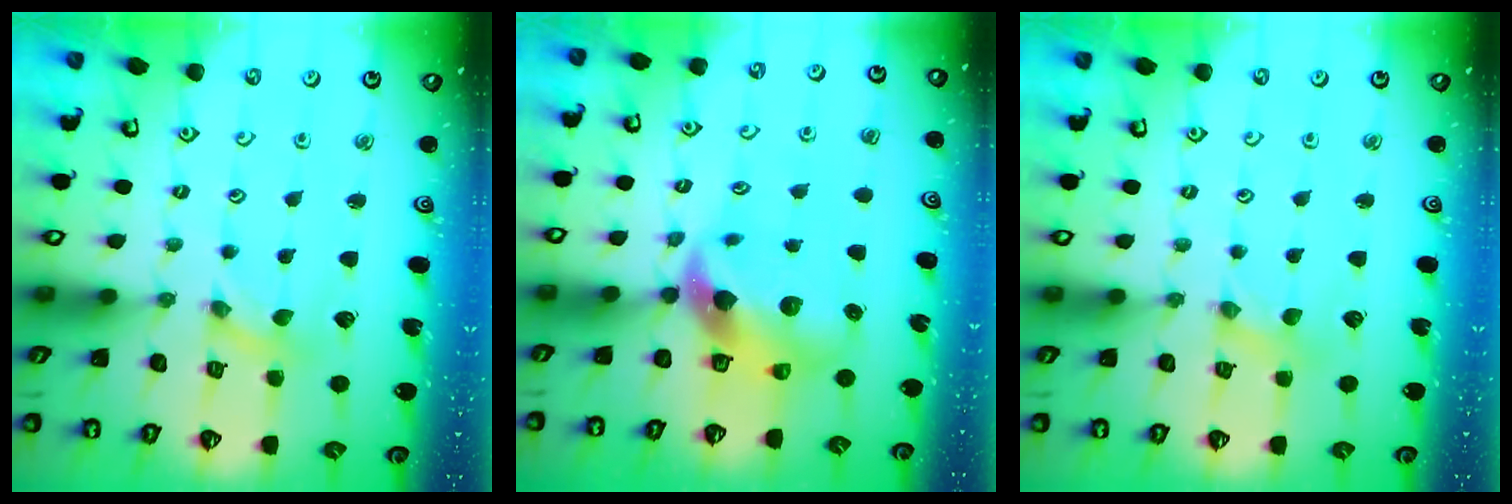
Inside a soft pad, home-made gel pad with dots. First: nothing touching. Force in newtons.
{"total": 9.9, "press": 9.8, "slide": 1.5}
{"total": 1.9, "press": 1.9, "slide": 0.3}